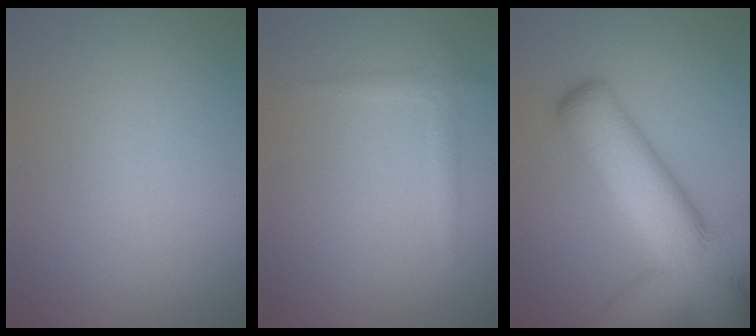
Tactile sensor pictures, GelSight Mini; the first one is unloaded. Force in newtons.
{"total": 1.3, "press": 1.3, "slide": 0.0}
{"total": 14.0, "press": 14.0, "slide": 0.9}